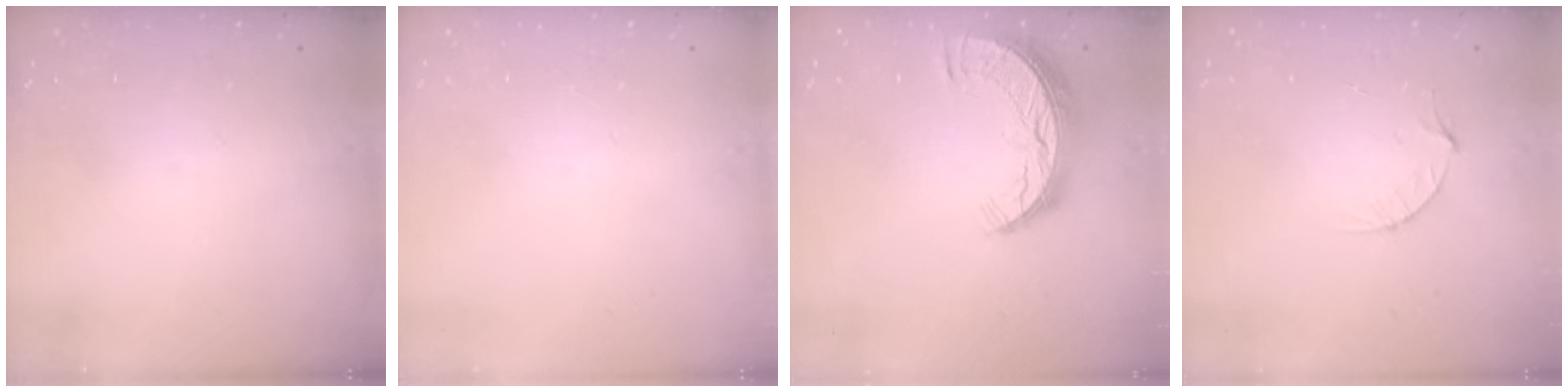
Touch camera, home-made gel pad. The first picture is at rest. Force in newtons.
{"total": 0.0}
{"total": 9.6, "press": 9.6, "slide": 0.8}
{"total": 4.1, "press": 4.1, "slide": 0.4}